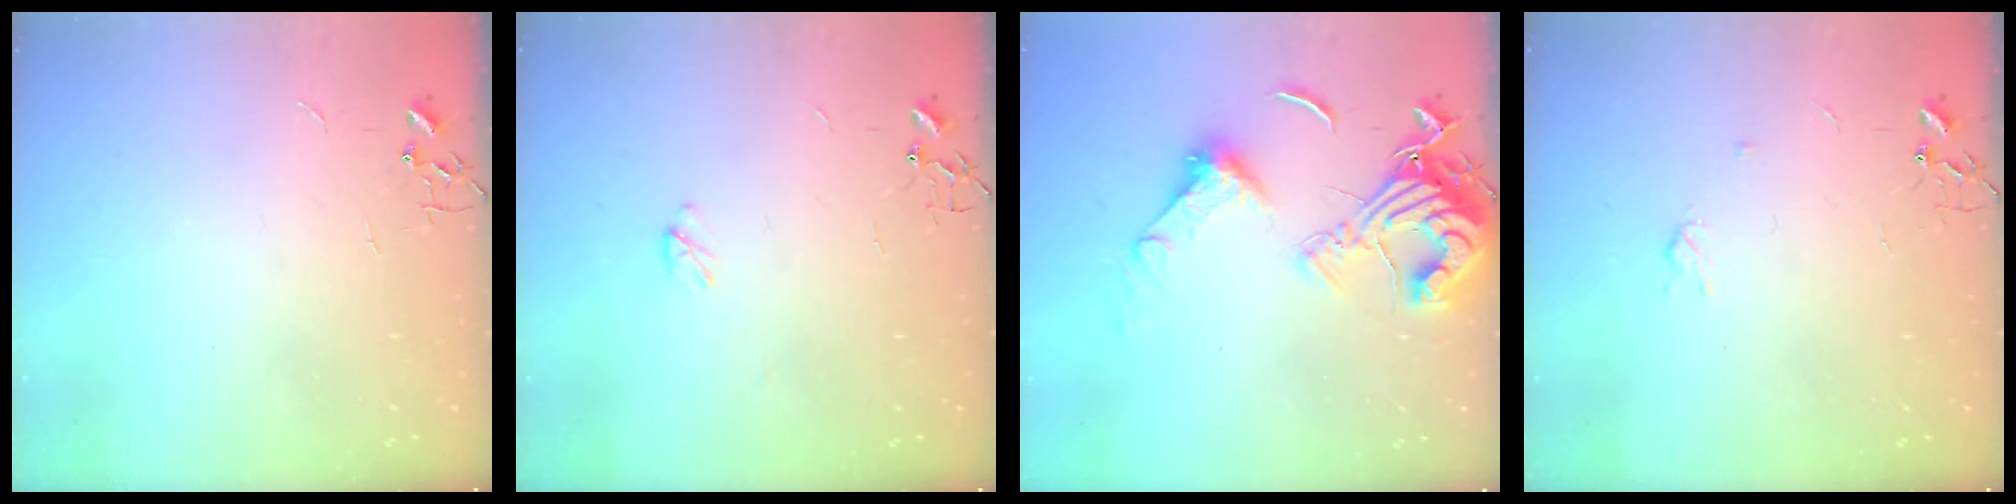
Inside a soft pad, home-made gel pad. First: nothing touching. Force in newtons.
{"total": 2.9, "press": 2.9, "slide": 0.4}
{"total": 17.3, "press": 17.2, "slide": 1.5}
{"total": 3.2, "press": 3.1, "slide": 0.6}